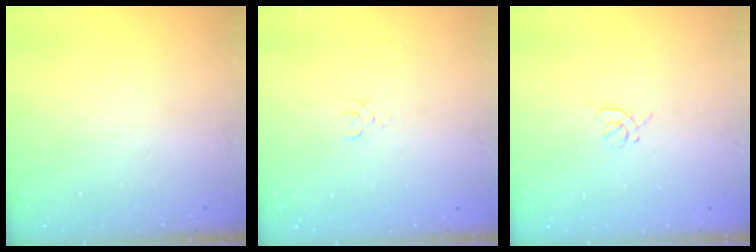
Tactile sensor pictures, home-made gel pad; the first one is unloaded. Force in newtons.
{"total": 1.5, "press": 1.5, "slide": 0.2}
{"total": 1.7, "press": 1.7, "slide": 0.5}